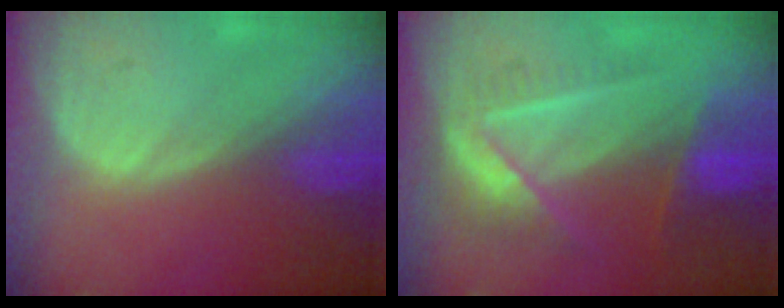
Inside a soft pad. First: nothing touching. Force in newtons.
{"total": 6.8, "press": 6.7, "slide": 1.2}